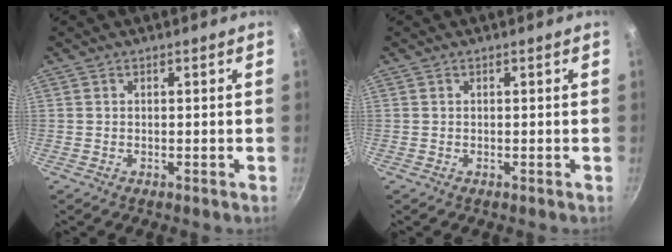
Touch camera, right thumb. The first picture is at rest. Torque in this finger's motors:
{"motor_torque": [-0.39, 0.09, 0.13, -0.12, 0.00]}